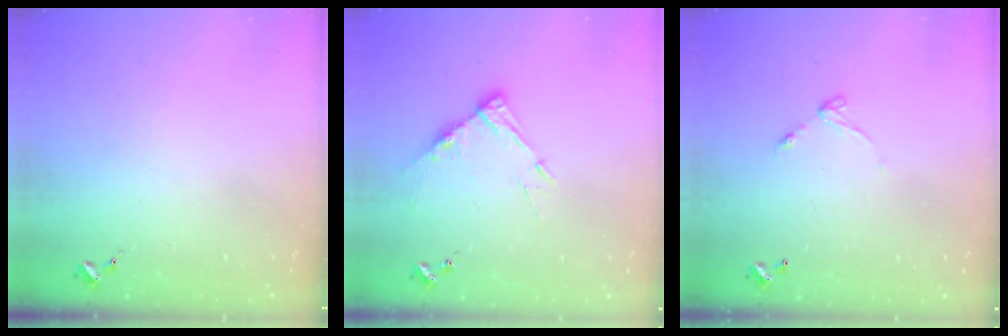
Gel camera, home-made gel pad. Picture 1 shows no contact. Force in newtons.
{"total": 9.1, "press": 9.1, "slide": 0.7}
{"total": 5.6, "press": 5.6, "slide": 0.5}